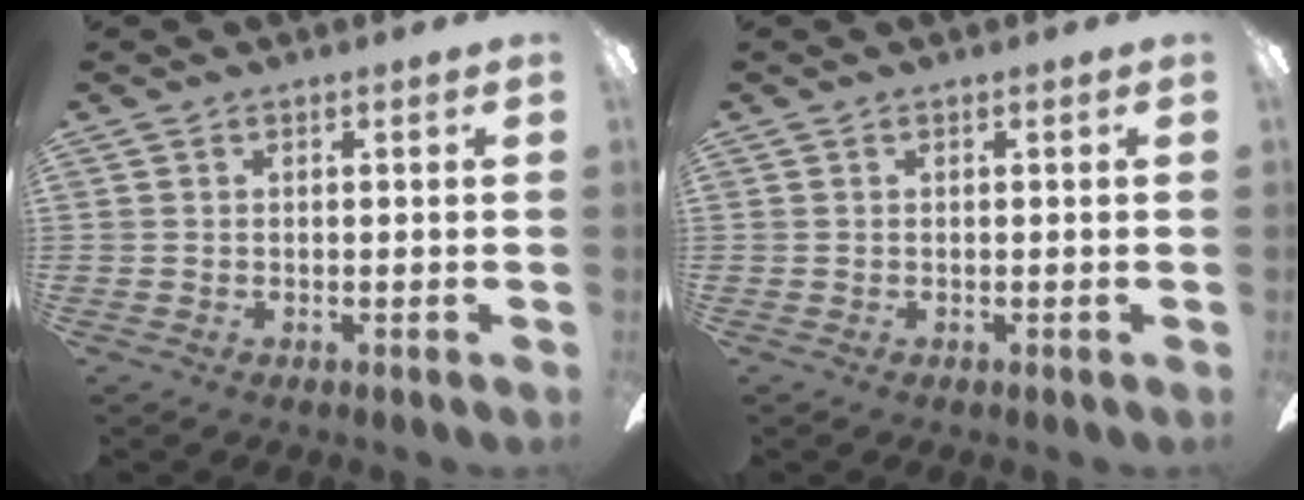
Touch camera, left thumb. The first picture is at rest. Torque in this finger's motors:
{"motor_torque": [-0.02, 0.02, -0.04, 0.03, 0.00]}